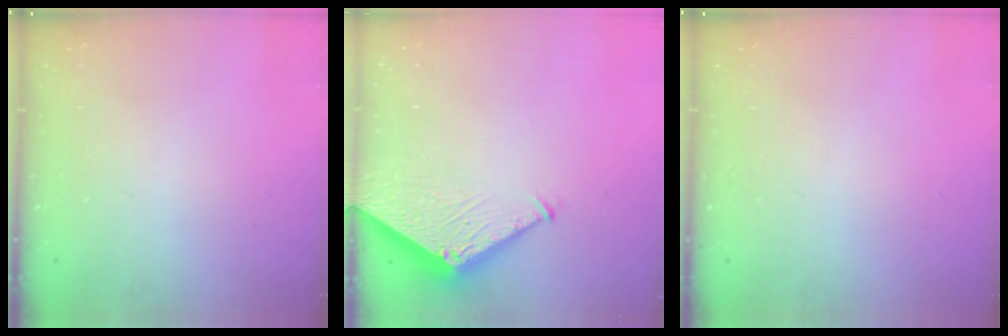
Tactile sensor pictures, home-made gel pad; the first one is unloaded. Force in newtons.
{"total": 5.4, "press": 5.4, "slide": 0.3}
{"total": 0.0}